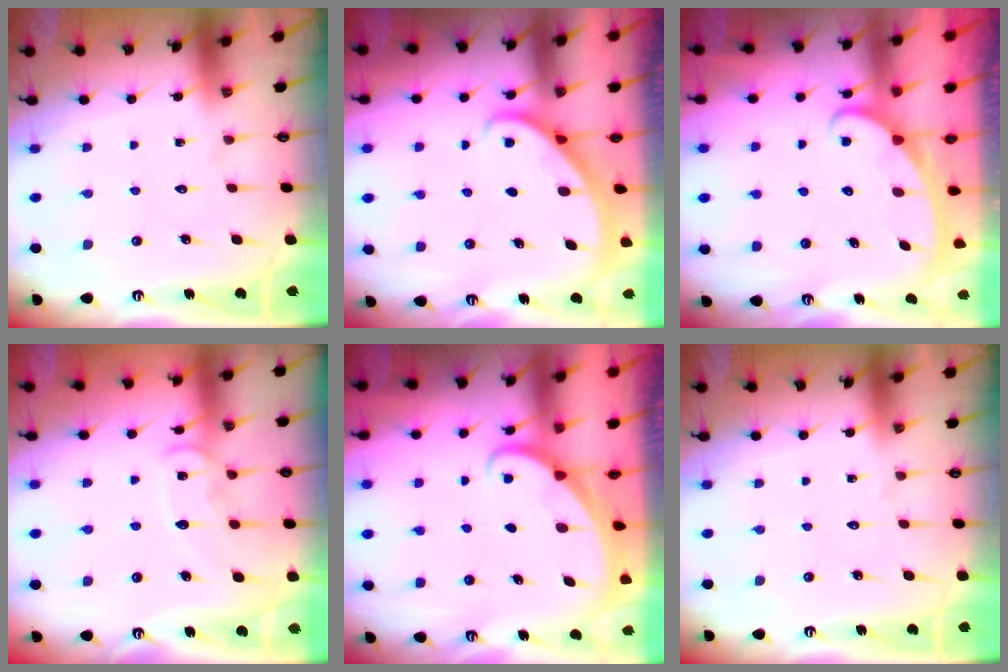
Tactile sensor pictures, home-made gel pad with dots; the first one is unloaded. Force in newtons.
{"total": 1.8, "press": 1.8, "slide": 0.1}
{"total": 2.5, "press": 2.4, "slide": 0.4}
{"total": 10.3, "press": 10.3, "slide": 0.9}
{"total": 1.8, "press": 1.8, "slide": 0.1}
{"total": 0.0}